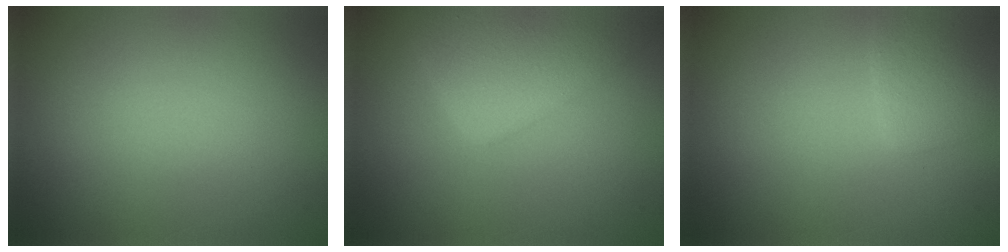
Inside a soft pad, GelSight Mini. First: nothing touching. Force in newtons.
{"total": 5.1, "press": 5.1, "slide": 0.1}
{"total": 1.8, "press": 1.8, "slide": 0.0}